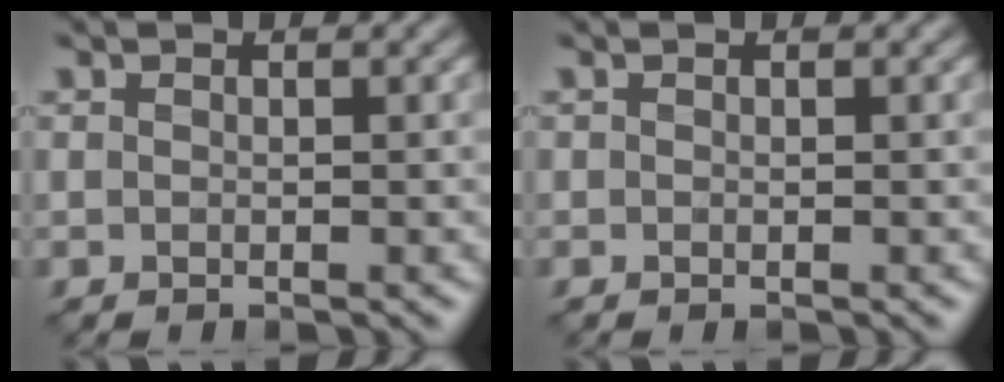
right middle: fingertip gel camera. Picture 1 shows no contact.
{"total": 0.0}